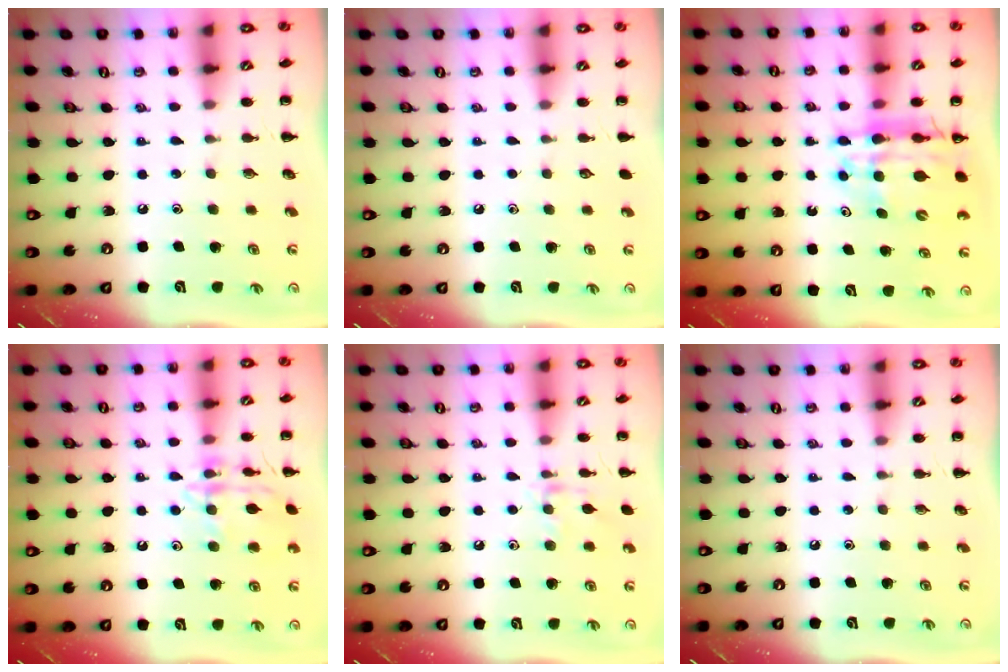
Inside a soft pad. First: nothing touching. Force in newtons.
{"total": 0.0}
{"total": 13.0, "press": 12.5, "slide": 3.8}
{"total": 14.4, "press": 14.4, "slide": 1.0}
{"total": 7.8, "press": 7.7, "slide": 1.3}
{"total": 0.0}